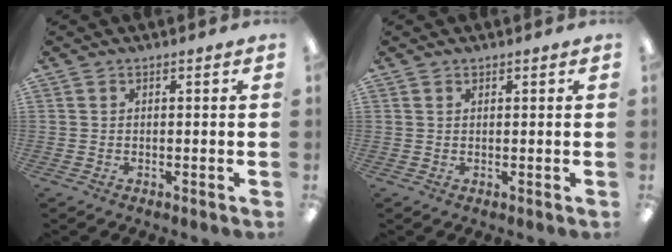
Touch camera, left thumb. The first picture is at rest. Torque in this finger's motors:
{"motor_torque": [-0.08, -0.02, -0.41, 0.27, -0.01]}